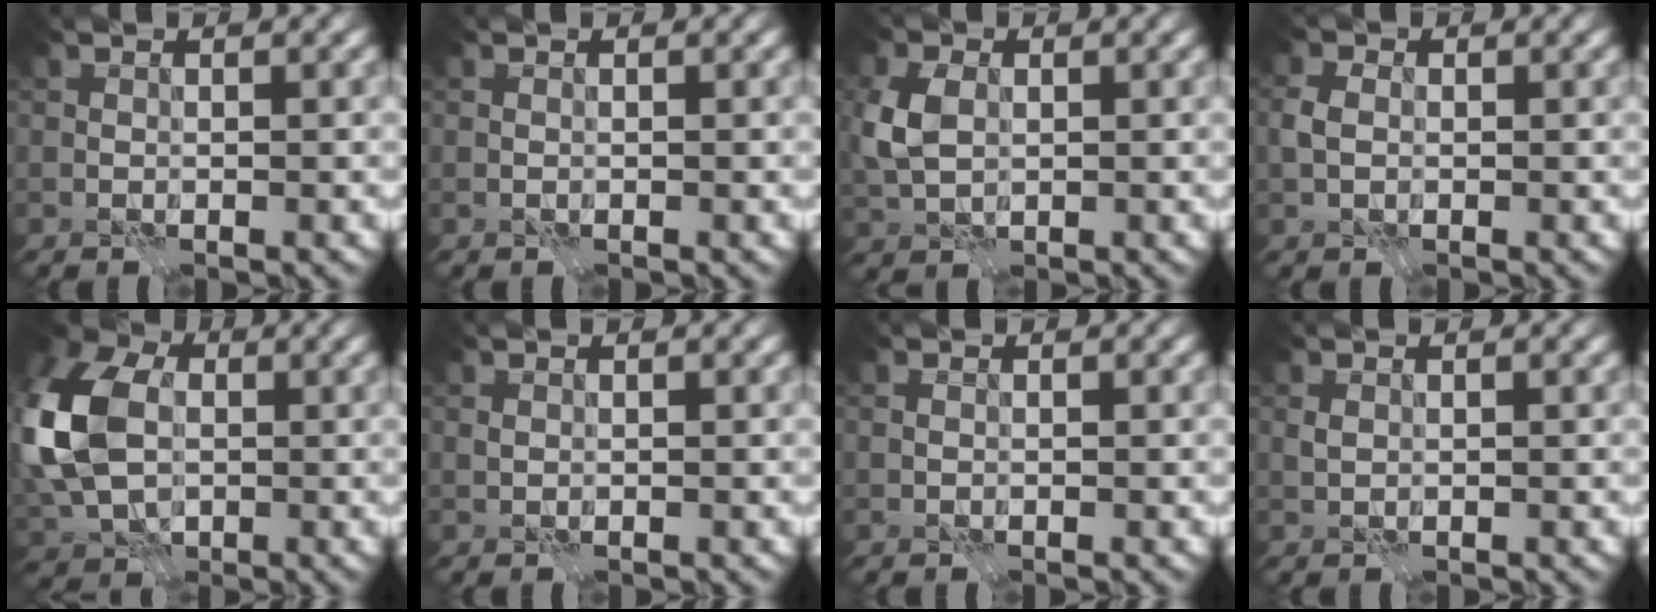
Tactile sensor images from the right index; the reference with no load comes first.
{"total": 0.0}
{"total": 4.3, "force": [0.5, 3.1, 3.0], "torque": [-0.078, 0.007, 0.007]}
{"total": 2.2, "force": [-0.1, 1.7, 1.4], "torque": [-0.034, 0.004, -0.007]}
{"total": 13.1, "force": [0.1, 9.0, 9.5], "torque": [-0.236, -0.006, -0.009]}
{"total": 0.0}
{"total": 0.6, "force": [0.0, 0.5, 0.4], "torque": [-0.007, 0.000, -0.001]}
{"total": 0.6, "force": [0.2, 0.4, 0.4], "torque": [-0.012, 0.002, 0.003]}